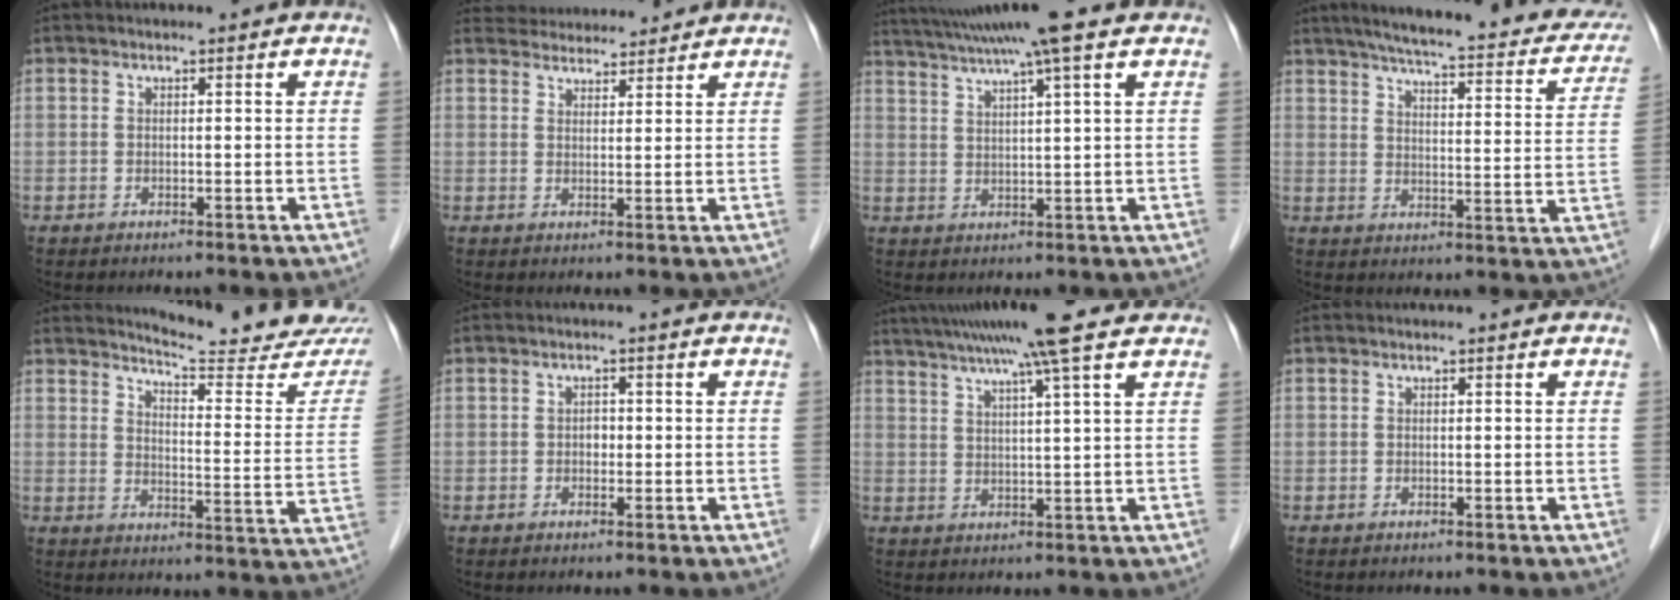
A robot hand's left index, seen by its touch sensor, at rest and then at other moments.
{"total": 7.9, "force": [7.6, 1.7, 1.2], "torque": [-0.015, 0.023, 0.108]}
{"total": 11.9, "force": [9.3, -1.2, 7.3], "torque": [-0.131, 0.023, 0.134]}
{"total": 26.2, "force": [21.9, 4.8, 13.5], "torque": [-0.190, -0.012, 0.261]}
{"total": 16.6, "force": [16.1, 0.2, 3.9], "torque": [-0.050, -0.106, 0.185]}
{"total": 1.2, "force": [-0.4, 0.9, 0.7], "torque": [-0.008, 0.000, -0.008]}
{"total": 12.5, "force": [9.7, -1.4, 7.7], "torque": [-0.134, 0.019, 0.135]}
{"total": 0.0}